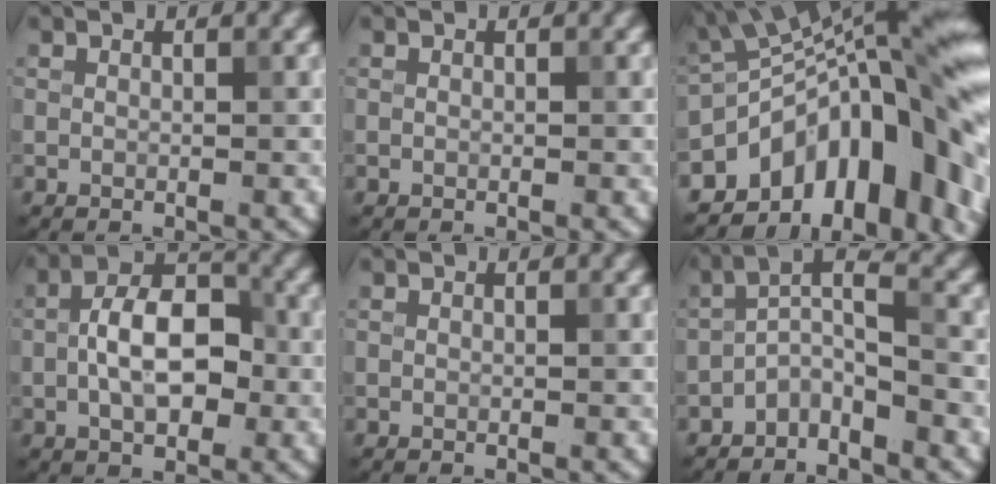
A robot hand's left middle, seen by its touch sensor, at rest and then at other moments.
{"total": 0.0}
{"total": 15.5, "force": [-6.0, 7.7, 12.1], "torque": [-0.150, 0.025, -0.104]}
{"total": 6.4, "force": [-0.8, 3.5, 5.3], "torque": [-0.091, 0.011, -0.019]}
{"total": 0.0}
{"total": 3.0, "force": [-2.2, 0.8, 1.9], "torque": [-0.038, 0.016, -0.047]}